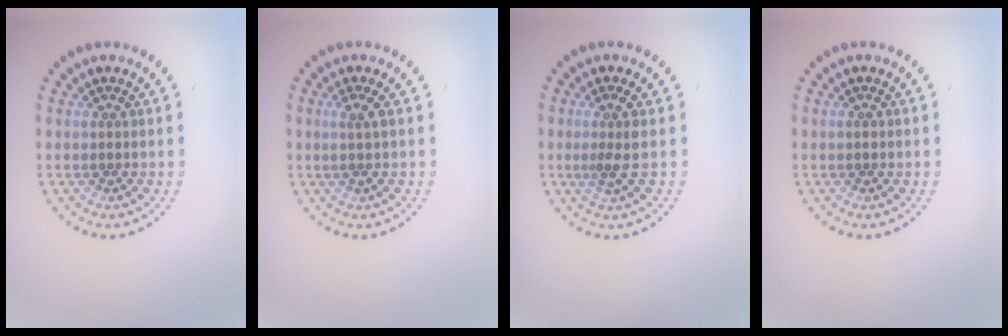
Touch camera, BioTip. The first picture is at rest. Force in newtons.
{"total": 1.3, "press": 1.1, "slide": 0.7}
{"total": 1.8, "press": 1.3, "slide": 1.2}
{"total": 0.8, "press": 0.8, "slide": 0.1}